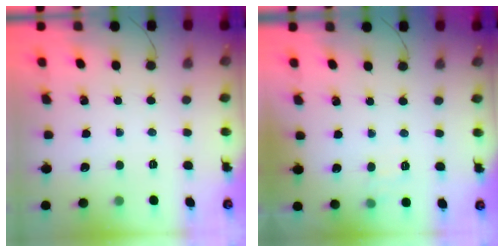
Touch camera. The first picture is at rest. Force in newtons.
{"total": 3.5, "press": 3.1, "slide": 1.7}